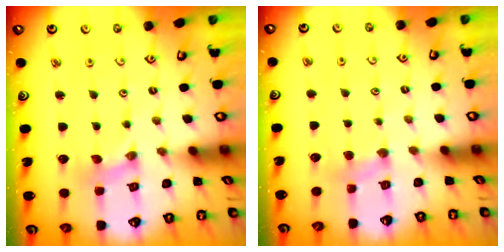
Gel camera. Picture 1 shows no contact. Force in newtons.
{"total": 3.3, "press": 3.3, "slide": 0.6}